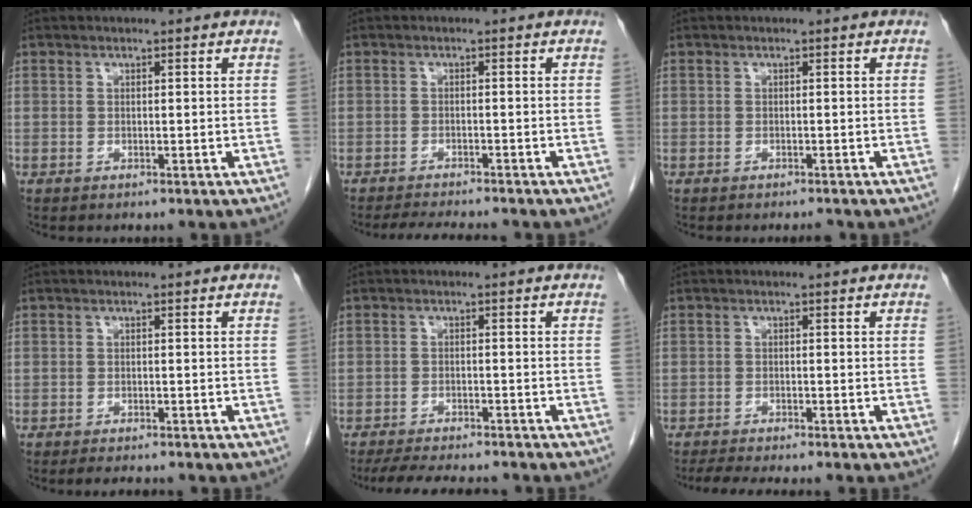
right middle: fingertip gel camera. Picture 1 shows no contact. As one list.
[{"total": 6.3, "force": [-5.8, 0.5, 2.4], "torque": [-0.037, -0.014, -0.086]}, {"total": 1.0, "force": [-0.9, 0.2, 0.3], "torque": [-0.007, -0.002, -0.012]}, {"total": 3.9, "force": [-3.4, 0.8, 1.6], "torque": [-0.021, -0.005, -0.042]}, {"total": 10.6, "force": [-9.5, 2.0, 4.2], "torque": [-0.068, -0.010, -0.133]}, {"total": 6.7, "force": [-5.9, 0.6, 3.1], "torque": [-0.047, -0.013, -0.088]}]